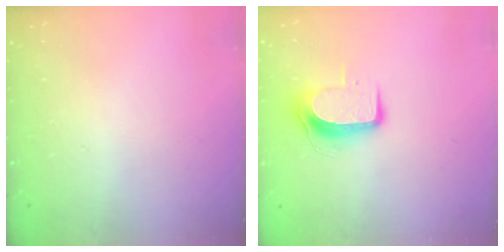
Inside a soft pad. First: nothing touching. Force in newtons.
{"total": 9.0, "press": 9.0, "slide": 0.8}